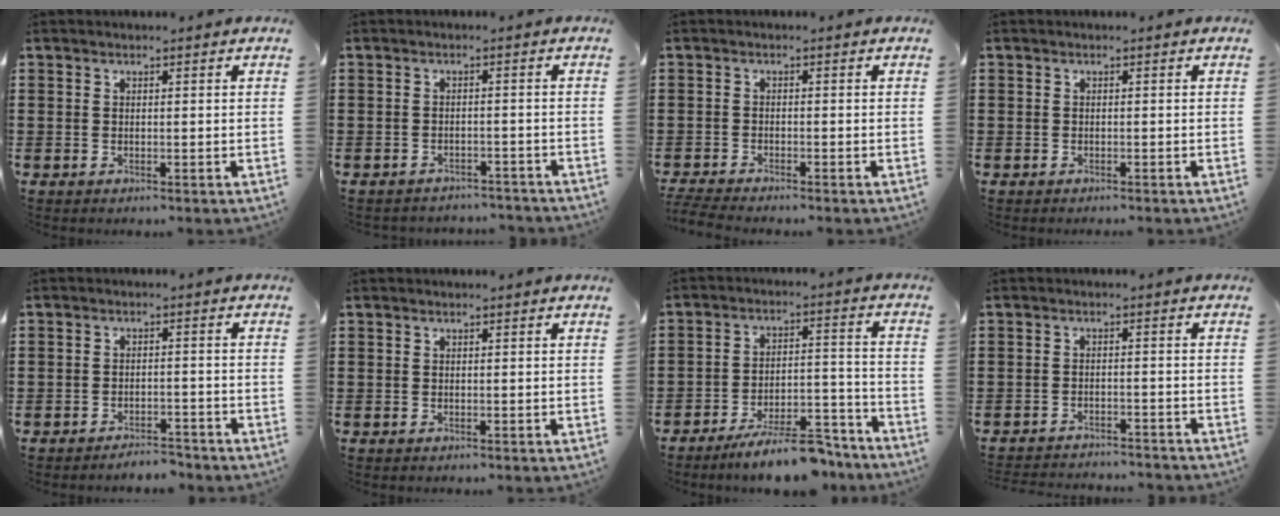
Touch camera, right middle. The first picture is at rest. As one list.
[{"total": 2.0, "force": [-2.0, 0.2, 0.0], "torque": [-0.009, -0.003, -0.043]}, {"total": 2.4, "force": [-2.3, -0.2, 0.7], "torque": [-0.020, -0.006, -0.047]}, {"total": 0.5, "force": [-0.5, 0.1, 0.0], "torque": [-0.001, 0.000, -0.011]}, {"total": 3.1, "force": [-3.1, 0.1, -0.2], "torque": [-0.005, 0.000, -0.067]}, {"total": 0.0}, {"total": 9.6, "force": [-8.5, 1.7, 4.3], "torque": [-0.055, 0.028, -0.151]}, {"total": 2.6, "force": [-2.6, 0.0, 0.1], "torque": [-0.008, -0.003, -0.054]}]